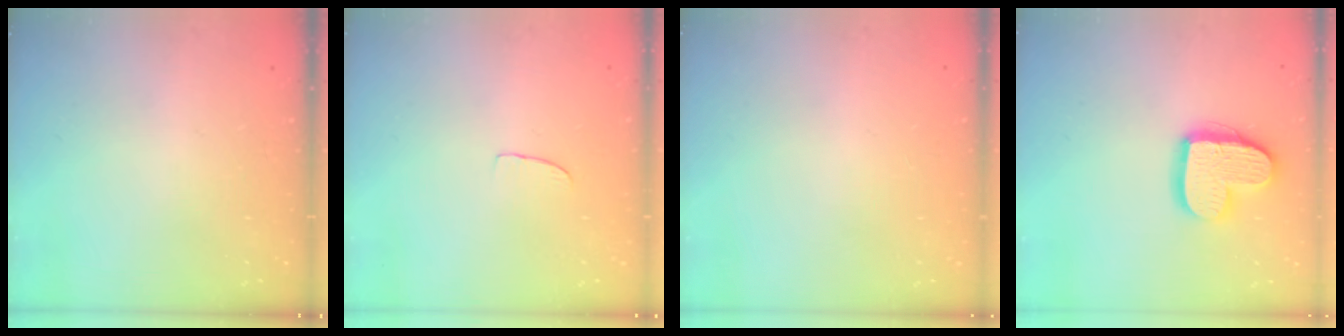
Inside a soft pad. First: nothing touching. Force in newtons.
{"total": 2.6, "press": 2.6, "slide": 0.2}
{"total": 0.0}
{"total": 14.9, "press": 14.8, "slide": 1.1}